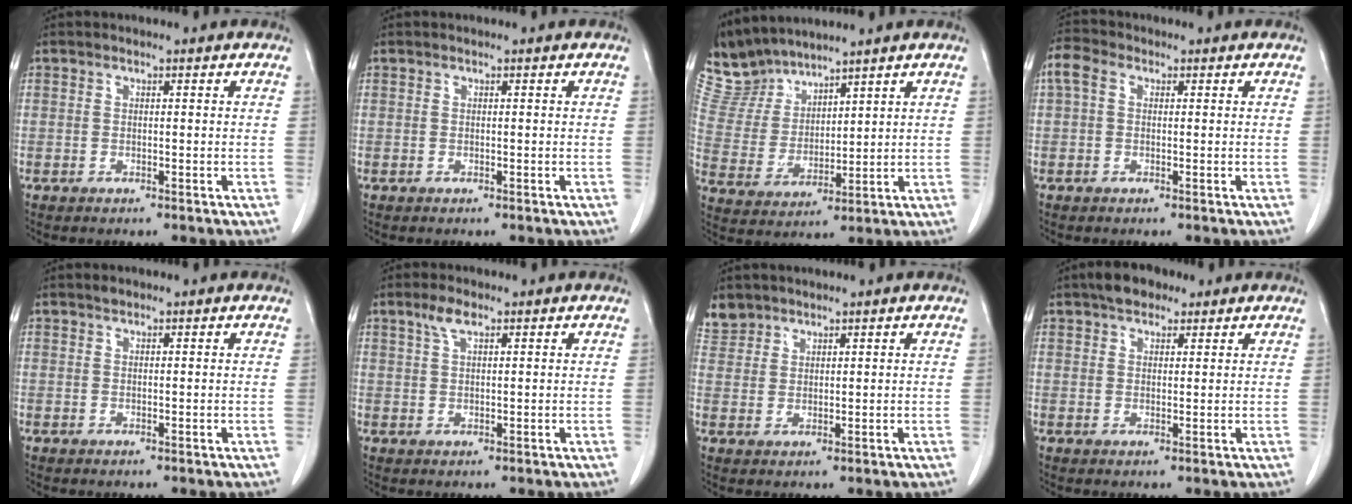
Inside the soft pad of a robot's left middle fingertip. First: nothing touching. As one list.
[{"total": 0.0}, {"total": 7.9, "force": [7.8, 1.4, 0.3], "torque": [-0.029, 0.014, 0.180]}, {"total": 3.4, "force": [1.0, 2.3, 2.3], "torque": [-0.062, 0.026, 0.019]}, {"total": 0.6, "force": [0.6, 0.2, 0.2], "torque": [-0.008, 0.001, 0.011]}, {"total": 2.7, "force": [1.7, 0.8, 1.9], "torque": [-0.045, 0.007, 0.038]}, {"total": 3.3, "force": [2.9, 1.6, -0.1], "torque": [0.007, 0.009, 0.058]}, {"total": 4.5, "force": [3.2, 2.2, 2.2], "torque": [-0.041, 0.016, 0.056]}]